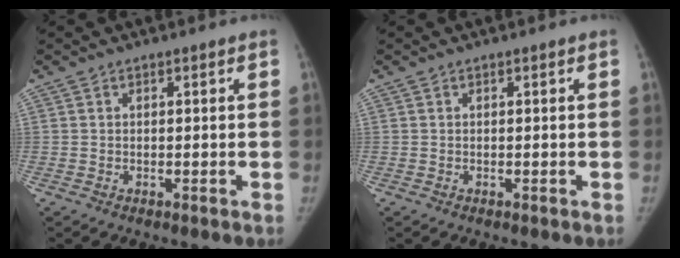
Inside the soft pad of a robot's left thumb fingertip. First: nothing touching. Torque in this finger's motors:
{"motor_torque": [-0.03, 0.03, 0.16, -0.23, 0.09]}